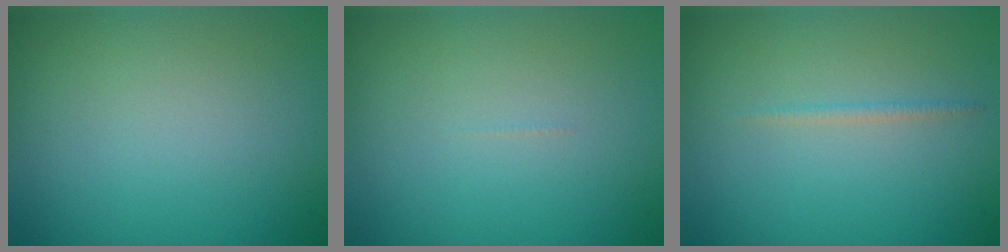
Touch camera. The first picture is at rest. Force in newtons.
{"total": 0.0}
{"total": 0.7, "press": 0.7, "slide": 0.1}